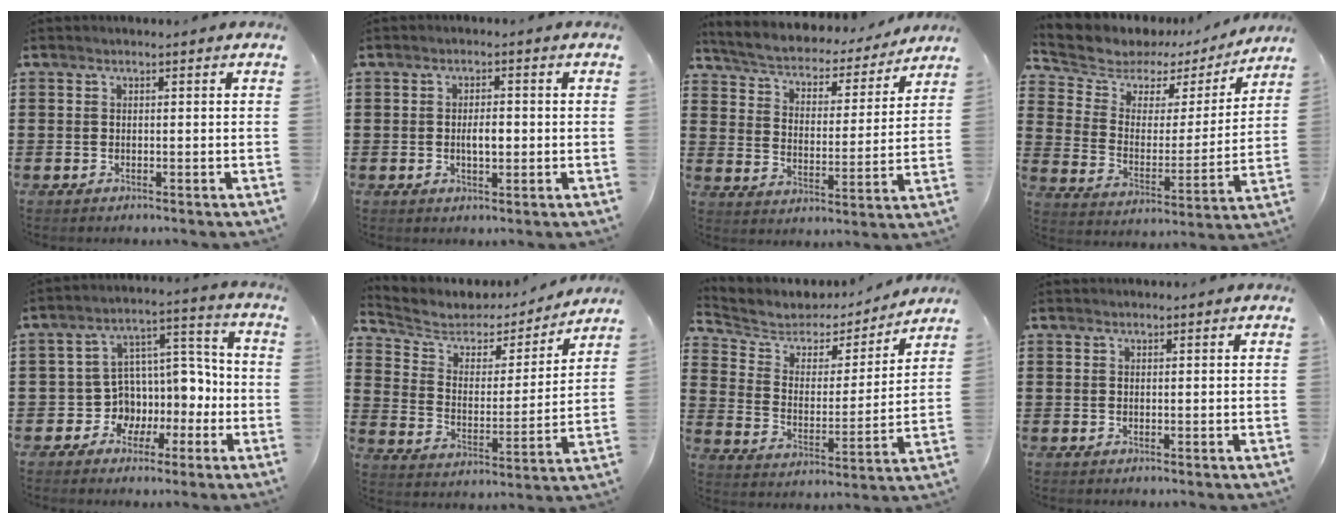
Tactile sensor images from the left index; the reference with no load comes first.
{"total": 3.0, "force": [-0.1, 1.1, 2.8], "torque": [-0.046, -0.002, -0.006]}
{"total": 3.7, "force": [3.6, 0.8, 0.8], "torque": [-0.039, -0.030, 0.052]}
{"total": 5.3, "force": [4.3, 3.0, 0.3], "torque": [-0.047, -0.032, 0.070]}
{"total": 7.3, "force": [-0.5, 6.8, 2.8], "torque": [-0.079, -0.013, -0.003]}
{"total": 5.0, "force": [4.1, 2.5, 1.1], "torque": [-0.055, -0.027, 0.067]}
{"total": 4.7, "force": [3.9, 2.5, 0.5], "torque": [-0.045, -0.030, 0.063]}
{"total": 0.0}